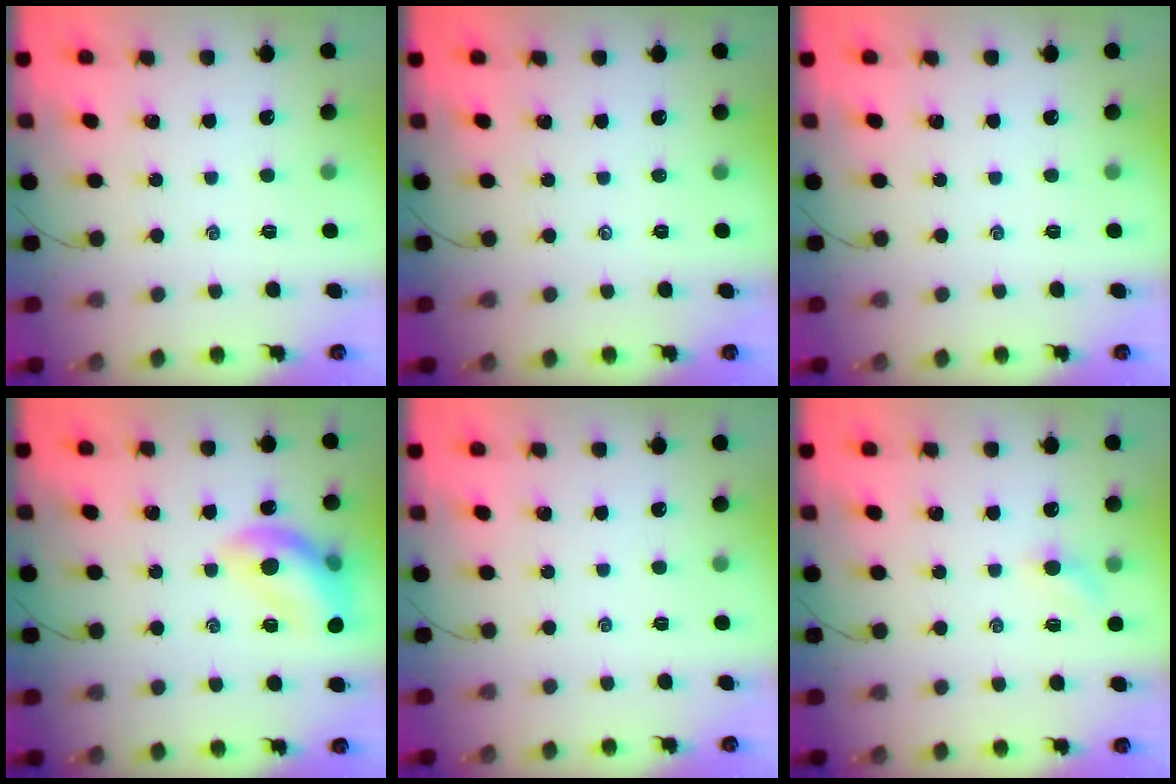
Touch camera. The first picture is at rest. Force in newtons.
{"total": 0.0}
{"total": 0.0}
{"total": 14.4, "press": 14.4, "slide": 1.5}
{"total": 0.0}
{"total": 2.9, "press": 2.7, "slide": 0.9}